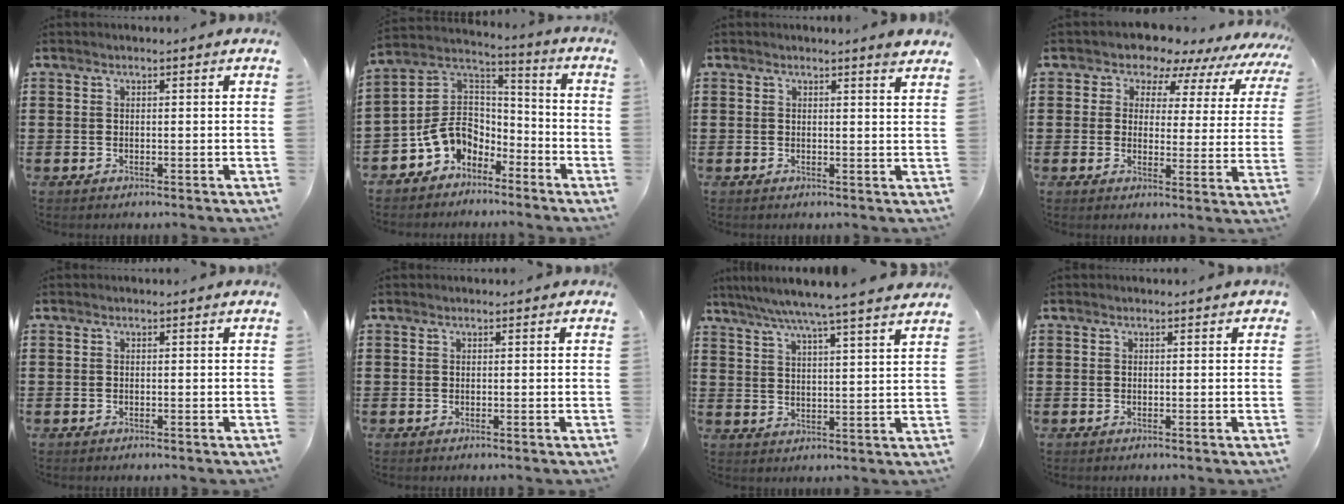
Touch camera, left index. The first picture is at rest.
{"total": 7.7, "force": [-3.6, 6.4, 2.4], "torque": [-0.083, 0.002, -0.072]}
{"total": 1.9, "force": [1.7, -0.2, 0.9], "torque": [-0.021, -0.001, 0.033]}
{"total": 6.3, "force": [5.7, 2.6, 0.8], "torque": [-0.047, -0.037, 0.100]}
{"total": 0.0}
{"total": 0.0}
{"total": 6.4, "force": [5.5, -1.0, 3.1], "torque": [-0.080, -0.032, 0.092]}
{"total": 0.0}